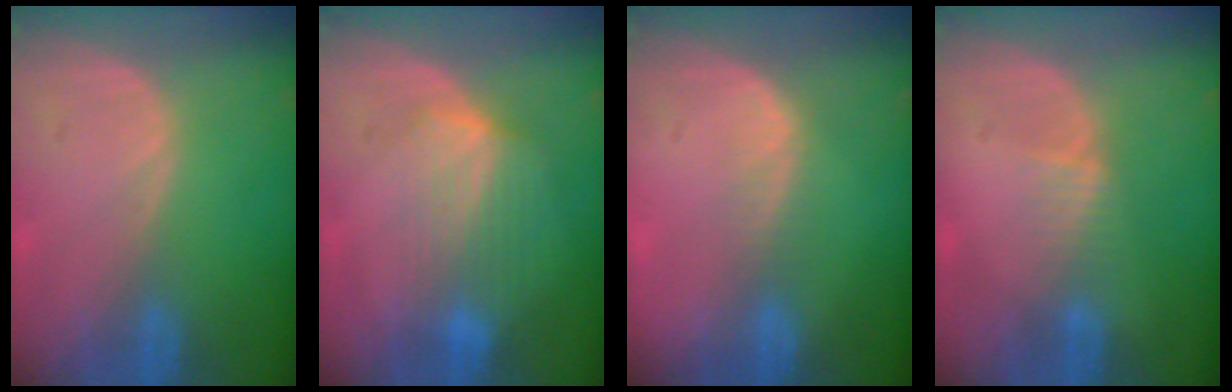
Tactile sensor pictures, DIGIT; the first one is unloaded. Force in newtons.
{"total": 7.1, "press": 6.4, "slide": 3.1}
{"total": 2.3, "press": 1.6, "slide": 1.6}
{"total": 1.9, "press": 1.9, "slide": 0.2}